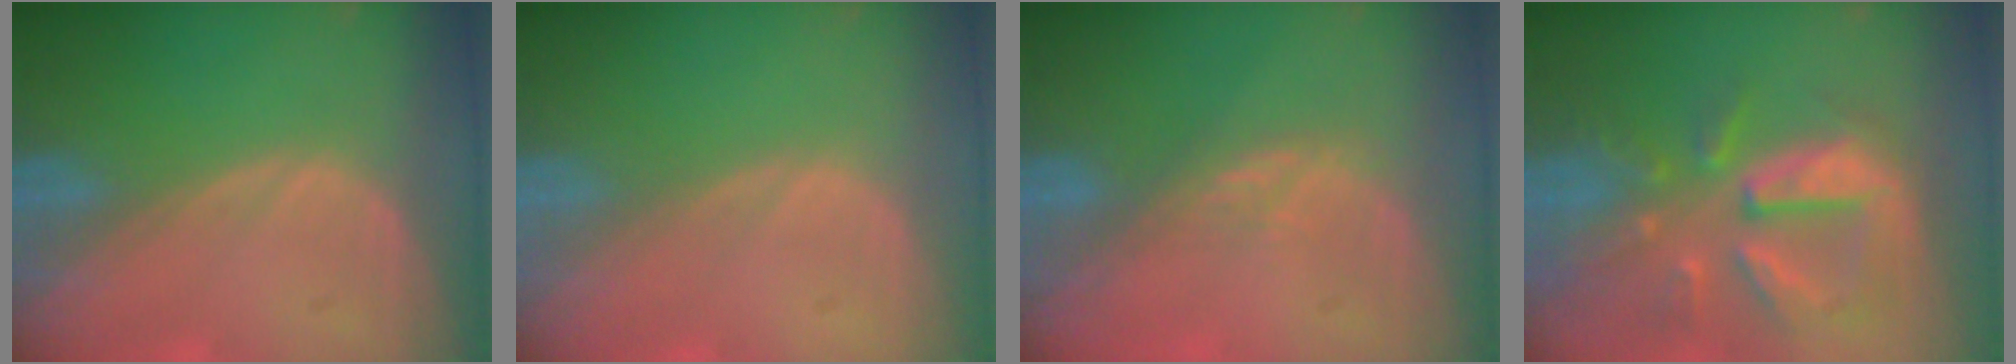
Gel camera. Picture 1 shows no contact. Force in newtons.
{"total": 0.0}
{"total": 2.5, "press": 2.1, "slide": 1.4}
{"total": 10.8, "press": 9.5, "slide": 5.2}